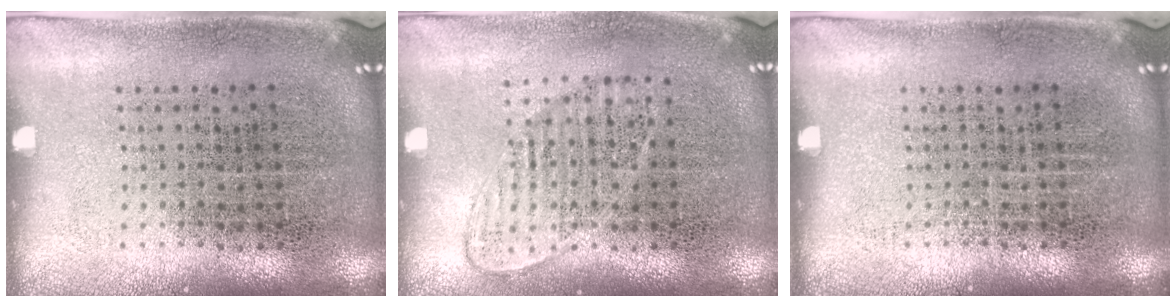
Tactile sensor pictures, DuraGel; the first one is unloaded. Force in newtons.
{"total": 1.1, "press": 1.0, "slide": 0.5}
{"total": 0.0}